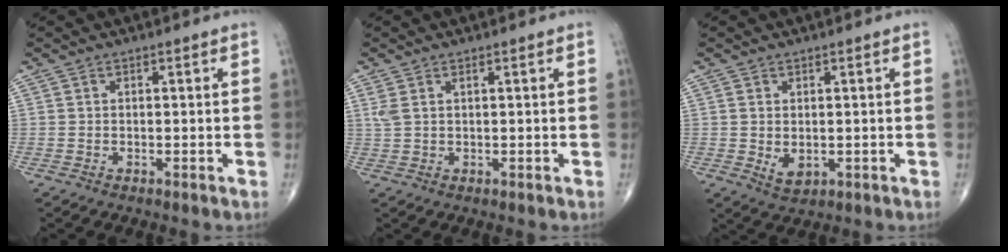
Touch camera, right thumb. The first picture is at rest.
{"total": 2.1, "force": [1.0, 0.8, 1.7], "torque": [-0.048, 0.010, 0.031]}
{"total": 3.1, "force": [-0.2, 2.1, 2.3], "torque": [-0.033, -0.007, 0.007]}